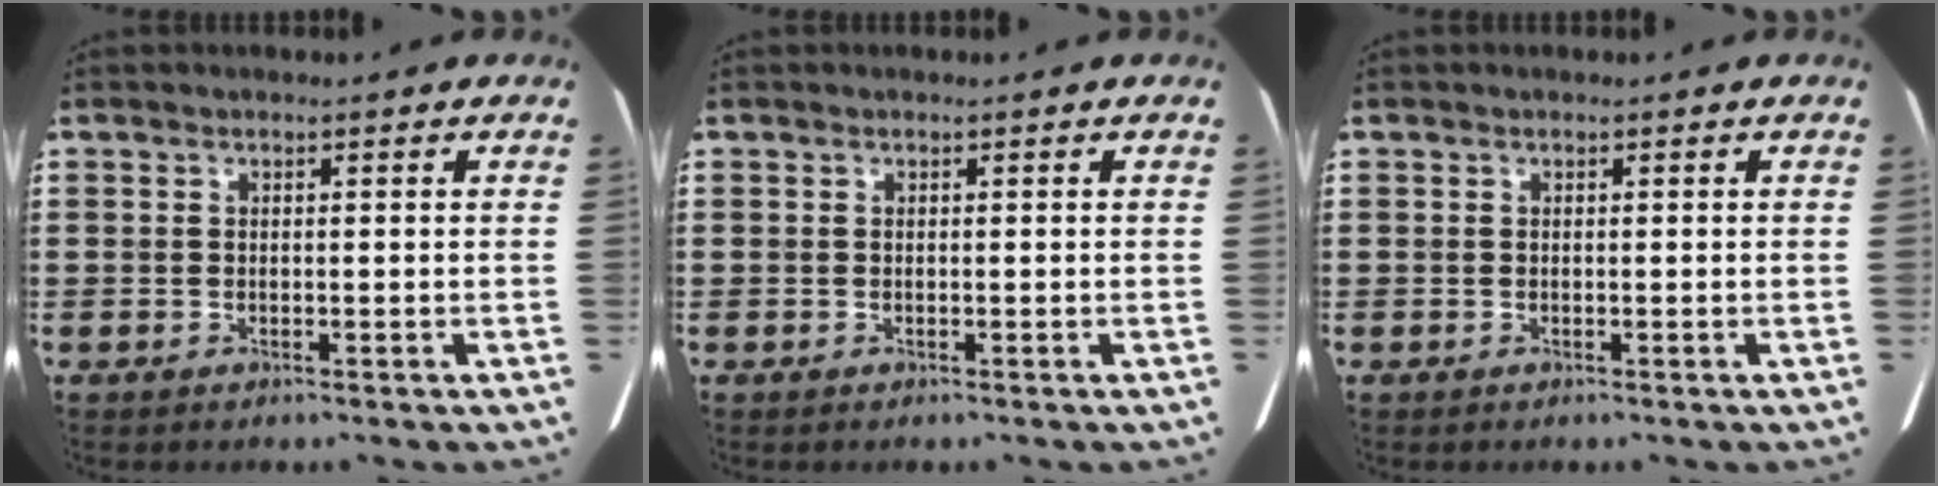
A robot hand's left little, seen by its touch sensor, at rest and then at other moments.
{"total": 0.0}
{"total": 0.0}